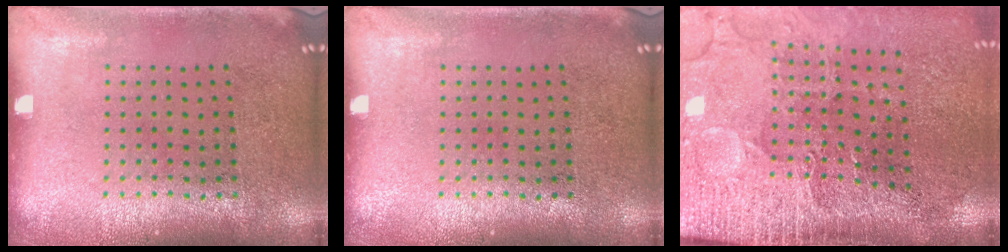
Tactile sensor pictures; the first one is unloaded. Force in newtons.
{"total": 0.0}
{"total": 3.5, "press": 3.4, "slide": 1.1}